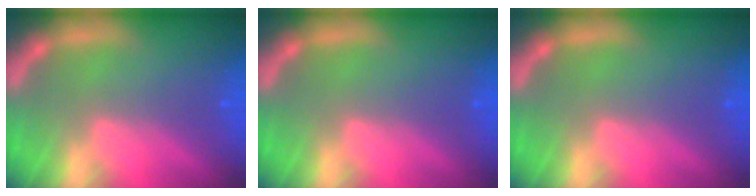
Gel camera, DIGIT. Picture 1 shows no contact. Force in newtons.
{"total": 0.0}
{"total": 0.0}